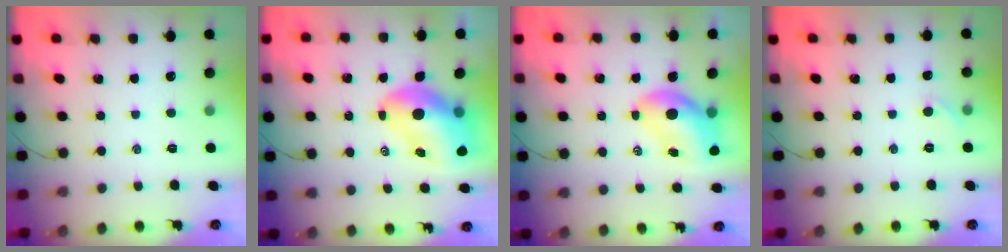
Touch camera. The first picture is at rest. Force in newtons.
{"total": 11.5, "press": 11.0, "slide": 3.4}
{"total": 8.4, "press": 8.3, "slide": 1.3}
{"total": 3.8, "press": 3.5, "slide": 1.3}